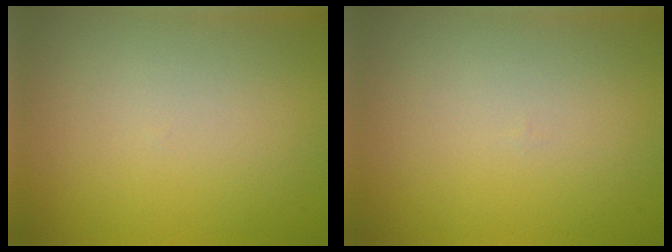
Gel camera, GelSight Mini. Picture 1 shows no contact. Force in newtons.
{"total": 0.0}